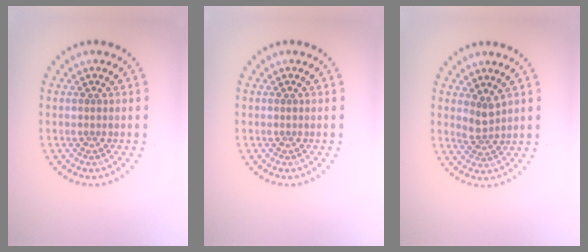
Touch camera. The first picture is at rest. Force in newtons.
{"total": 0.0}
{"total": 1.8, "press": 1.3, "slide": 1.3}